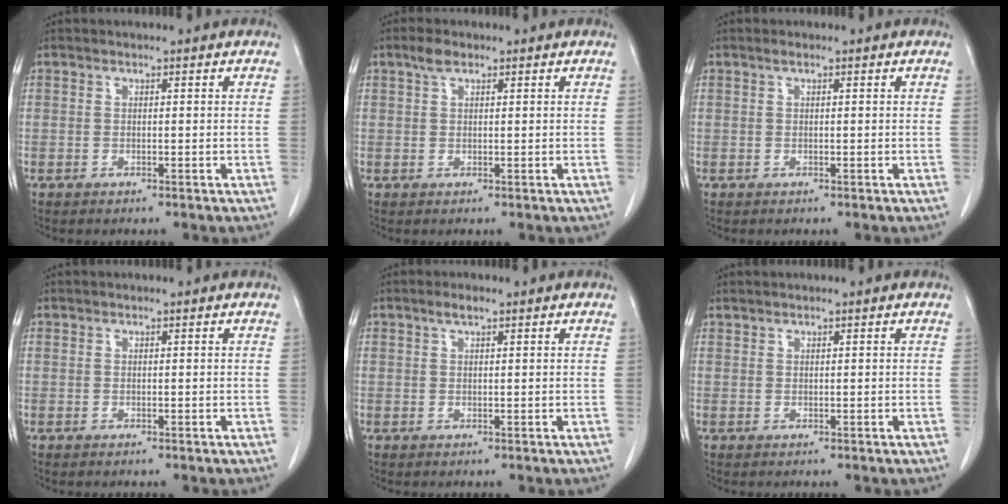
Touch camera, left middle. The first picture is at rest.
{"total": 1.9, "force": [1.2, 0.9, 1.2], "torque": [-0.027, 0.010, 0.025]}
{"total": 0.5, "force": [0.3, 0.1, 0.4], "torque": [-0.009, 0.003, 0.005]}
{"total": 0.0}
{"total": 1.6, "force": [1.1, 0.4, 1.1], "torque": [-0.025, 0.006, 0.020]}
{"total": 0.5, "force": [0.5, 0.0, 0.0], "torque": [-0.003, 0.003, 0.013]}